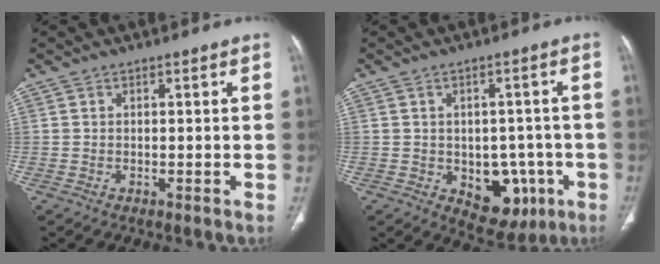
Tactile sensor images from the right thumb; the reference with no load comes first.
{"total": 10.1, "force": [-3.0, 7.0, 6.7], "torque": [-0.038, 0.015, -0.022]}